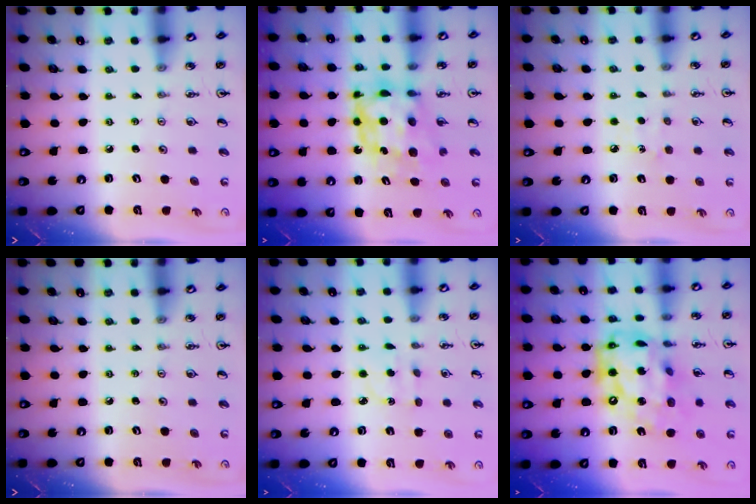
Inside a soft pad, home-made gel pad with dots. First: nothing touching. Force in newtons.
{"total": 7.7, "press": 7.7, "slide": 0.6}
{"total": 4.8, "press": 4.8, "slide": 0.5}
{"total": 0.0}
{"total": 3.0, "press": 2.9, "slide": 0.8}
{"total": 20.7, "press": 20.6, "slide": 1.8}